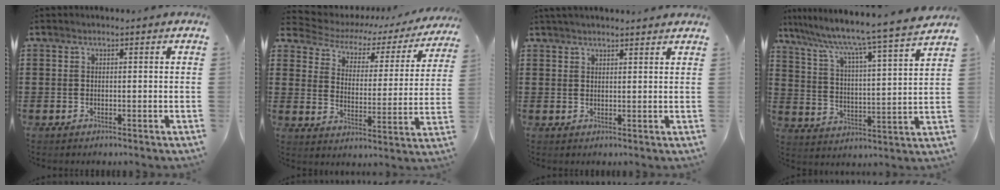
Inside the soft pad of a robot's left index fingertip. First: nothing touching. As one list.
[{"total": 3.1, "force": [2.4, 1.7, 1.0], "torque": [-0.040, -0.021, 0.028]}, {"total": 1.8, "force": [1.8, 0.1, 0.4], "torque": [-0.013, 0.003, 0.035]}, {"total": 6.4, "force": [5.5, -1.2, 2.9], "torque": [-0.083, -0.058, 0.079]}]